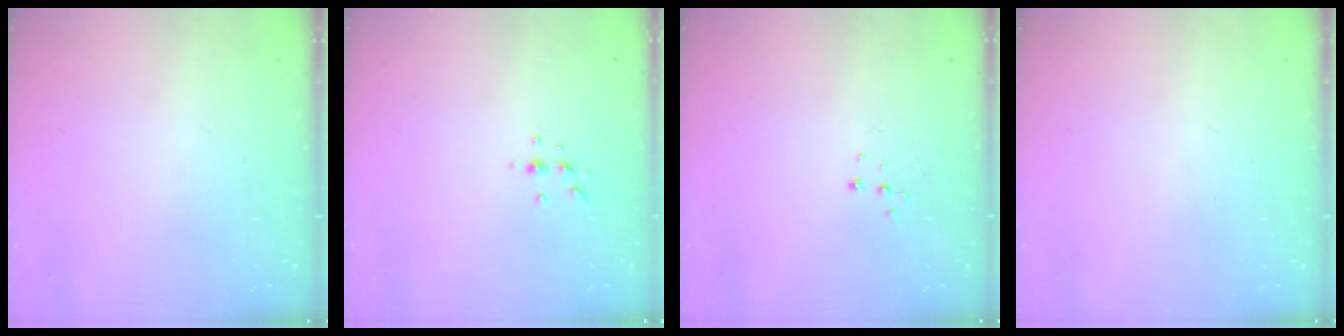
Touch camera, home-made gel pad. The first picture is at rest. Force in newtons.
{"total": 3.7, "press": 3.3, "slide": 1.6}
{"total": 4.9, "press": 4.9, "slide": 0.7}
{"total": 0.0}